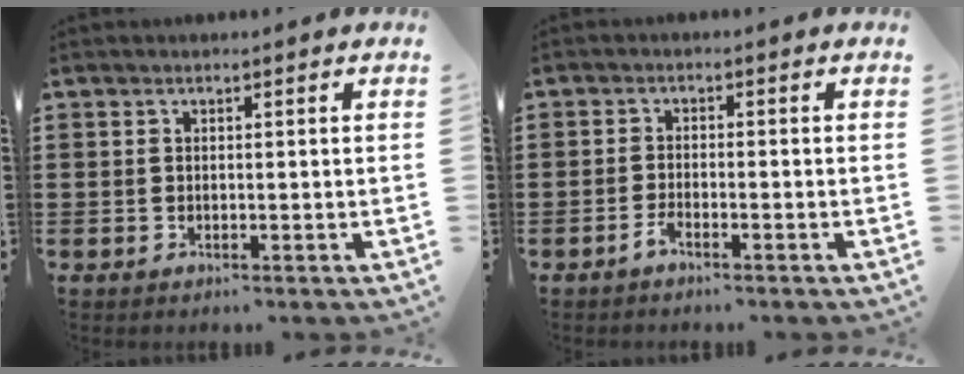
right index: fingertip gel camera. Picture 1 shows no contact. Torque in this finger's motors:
{"motor_torque": [-0.05, -0.02, 0.04, 0.01]}